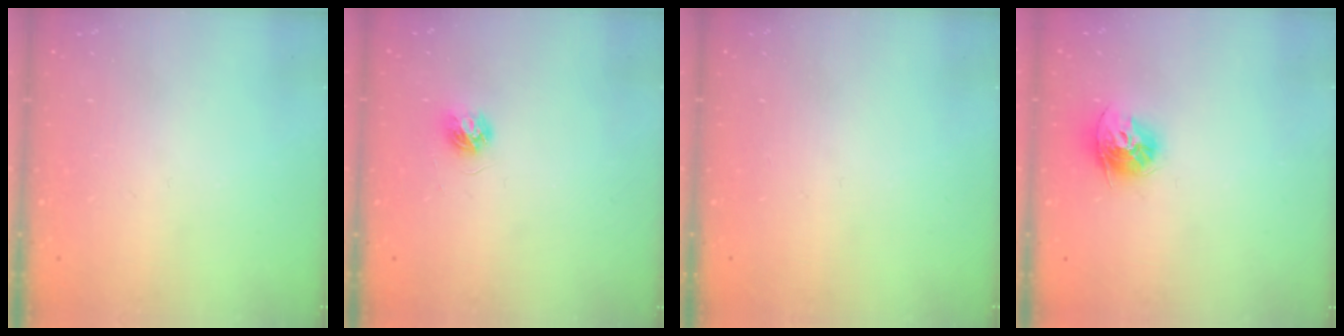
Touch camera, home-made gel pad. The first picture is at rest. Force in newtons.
{"total": 4.6, "press": 4.6, "slide": 0.5}
{"total": 0.0}
{"total": 10.6, "press": 10.6, "slide": 1.0}